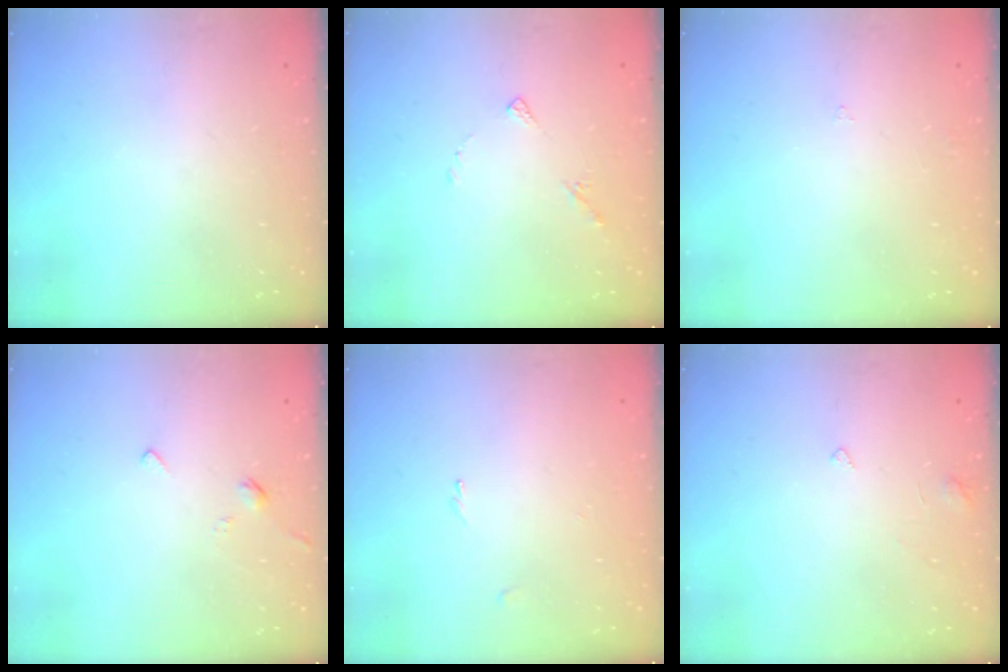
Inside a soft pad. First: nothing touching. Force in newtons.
{"total": 4.9, "press": 4.9, "slide": 0.5}
{"total": 1.6, "press": 1.5, "slide": 0.4}
{"total": 2.4, "press": 2.4, "slide": 0.5}
{"total": 0.0}
{"total": 3.3, "press": 3.3, "slide": 0.2}